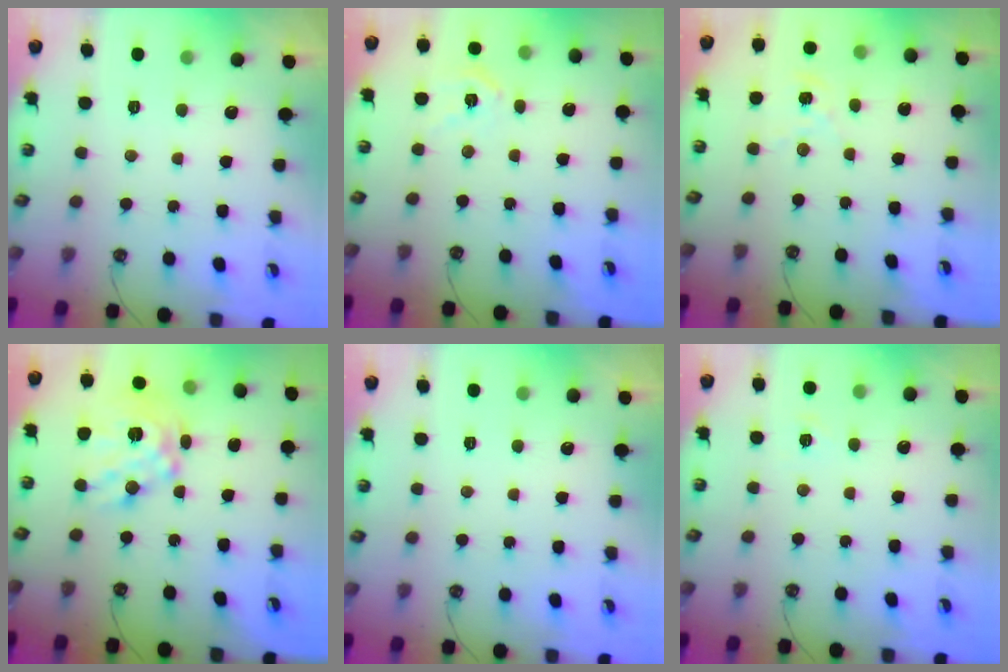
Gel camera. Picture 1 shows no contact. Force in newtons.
{"total": 8.3, "press": 8.3, "slide": 1.1}
{"total": 1.4, "press": 1.4, "slide": 0.2}
{"total": 17.4, "press": 17.3, "slide": 1.4}
{"total": 0.0}
{"total": 3.4, "press": 3.4, "slide": 0.4}